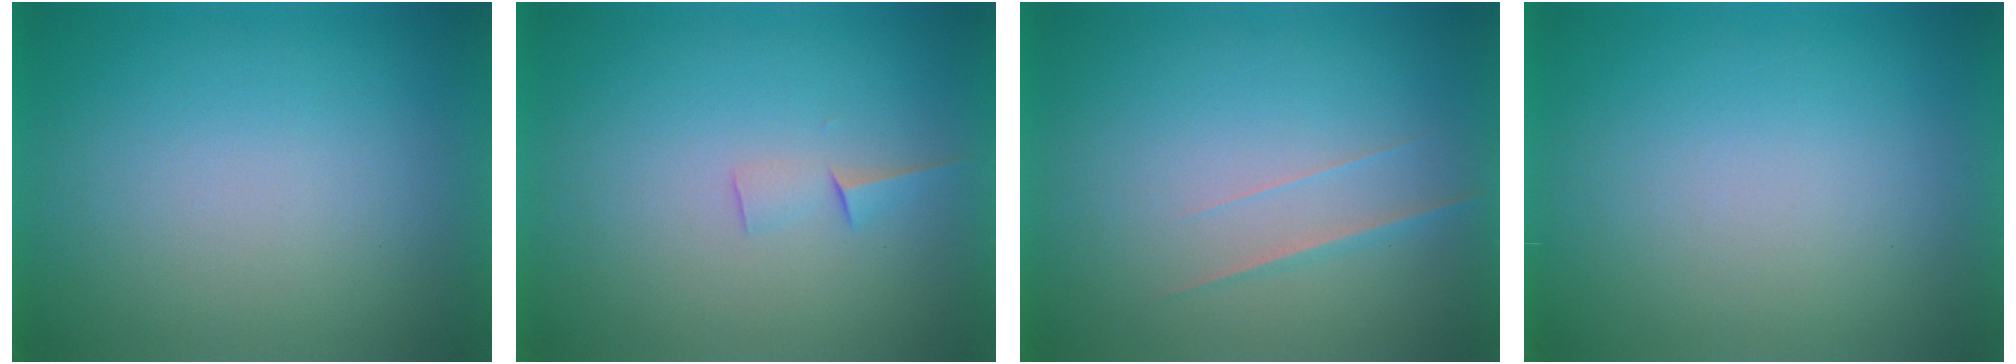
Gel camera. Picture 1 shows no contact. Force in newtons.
{"total": 1.5}
{"total": 1.5}
{"total": 1.1}